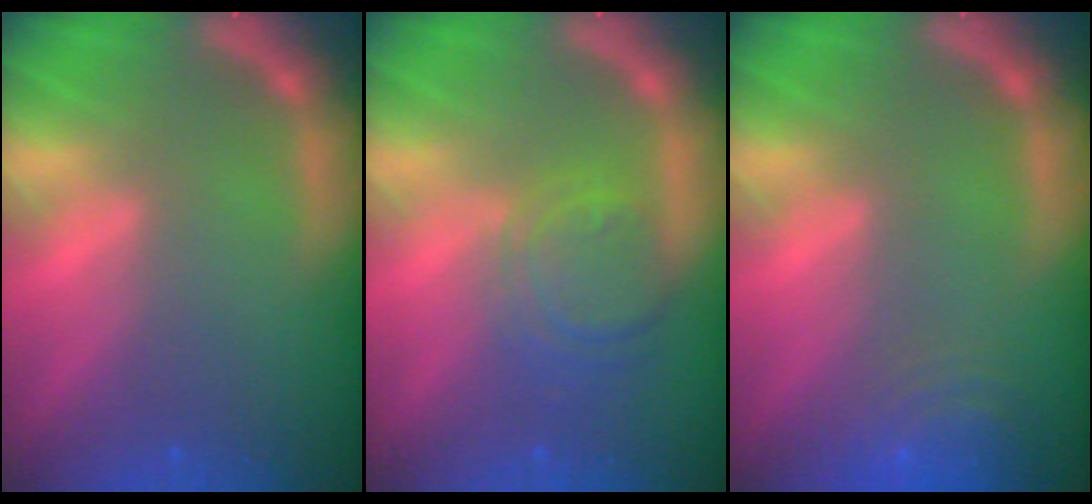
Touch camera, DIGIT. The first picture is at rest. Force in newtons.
{"total": 5.0}
{"total": 6.0}